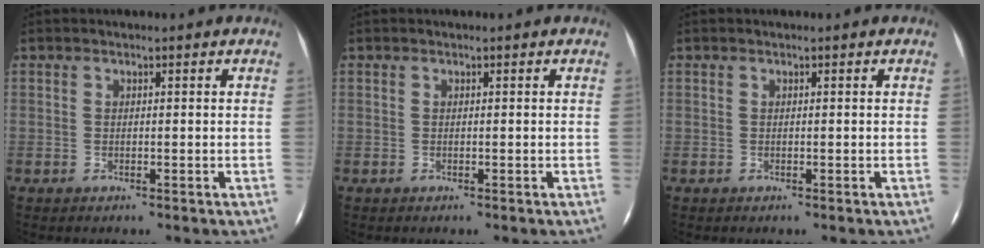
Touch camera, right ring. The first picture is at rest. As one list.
[{"total": 0.0}, {"total": 0.0}]